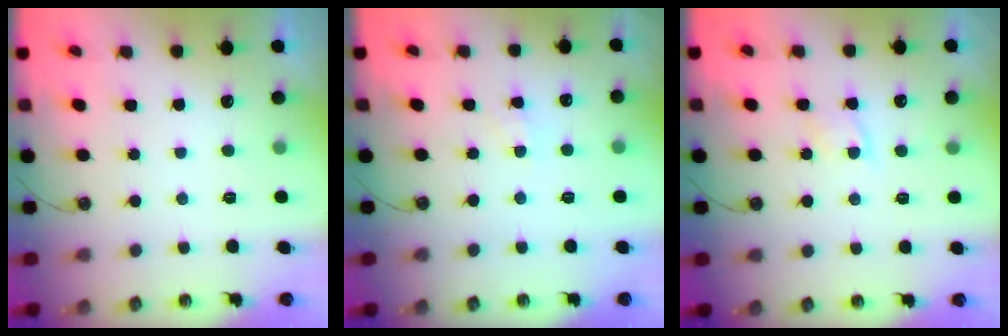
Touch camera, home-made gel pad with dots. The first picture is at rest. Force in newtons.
{"total": 2.8, "press": 2.8, "slide": 0.5}
{"total": 4.3, "press": 4.2, "slide": 0.5}